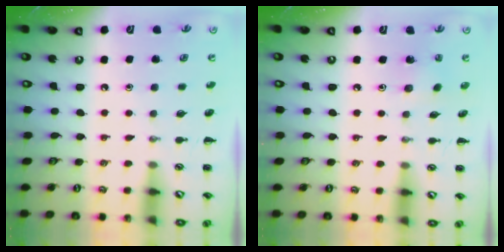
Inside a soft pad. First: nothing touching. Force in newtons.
{"total": 2.4, "press": 2.2, "slide": 0.8}